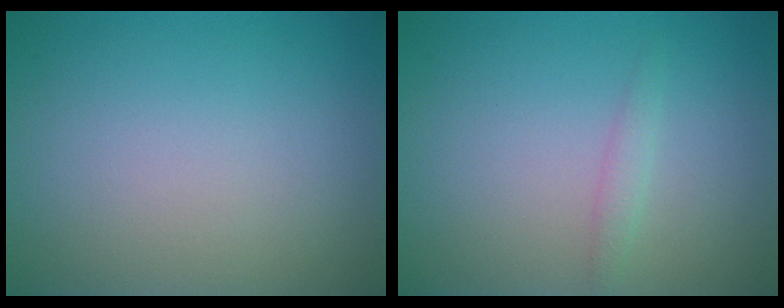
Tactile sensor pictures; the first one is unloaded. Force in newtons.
{"total": 1.0, "press": 1.0, "slide": 0.0}